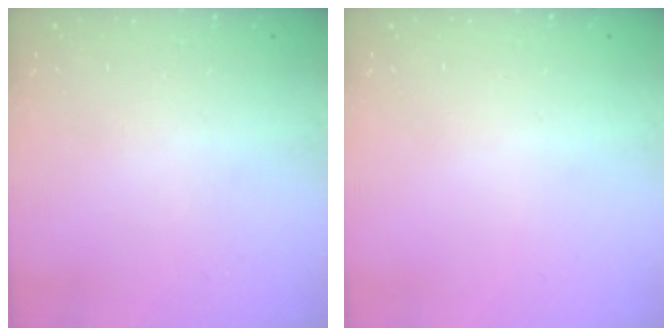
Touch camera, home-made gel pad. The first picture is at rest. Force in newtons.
{"total": 0.0}